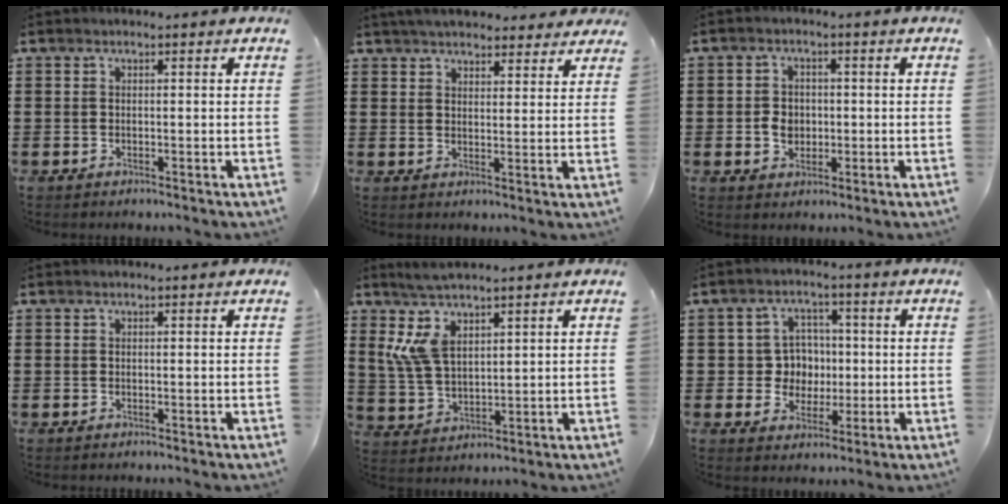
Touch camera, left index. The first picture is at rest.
{"total": 4.4, "force": [4.2, 0.8, 1.0], "torque": [-0.033, -0.007, 0.077]}
{"total": 3.6, "force": [-0.4, 2.9, 2.1], "torque": [-0.039, 0.003, -0.012]}
{"total": 0.0}
{"total": 7.6, "force": [4.2, 3.0, 5.5], "torque": [-0.132, -0.007, 0.073]}
{"total": 5.9, "force": [0.3, 5.6, 1.9], "torque": [-0.054, 0.015, 0.003]}